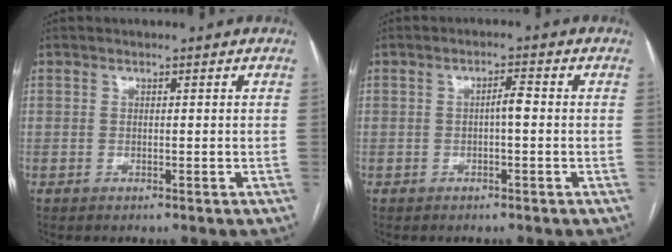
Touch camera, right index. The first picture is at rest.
{"total": 2.0, "force": [-0.2, 0.3, 2.0], "torque": [-0.032, 0.005, -0.004]}